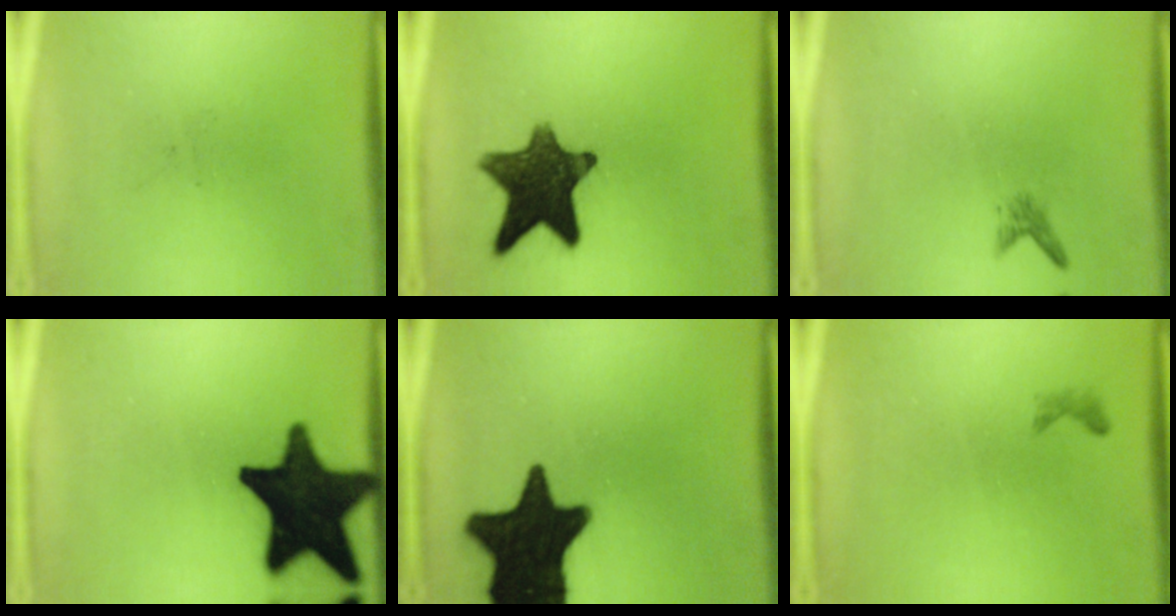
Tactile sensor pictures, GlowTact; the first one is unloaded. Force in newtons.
{"total": 12.8}
{"total": 1.1}
{"total": 19.8}
{"total": 19.2}
{"total": 0.6}